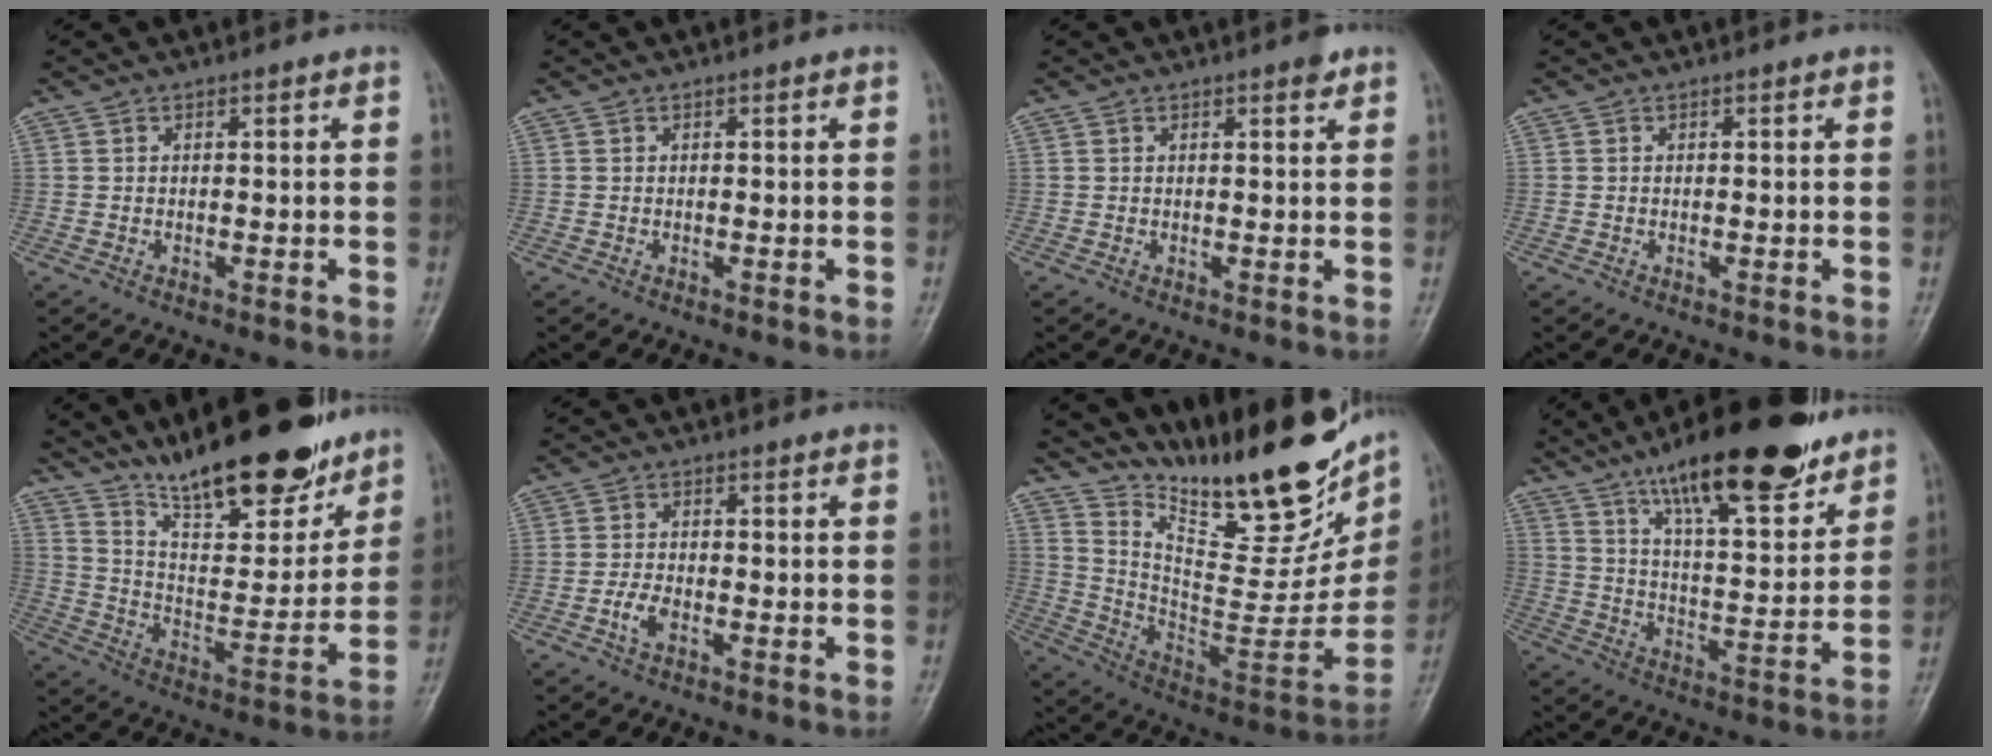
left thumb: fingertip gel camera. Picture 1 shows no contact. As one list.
[{"total": 0.0}, {"total": 1.5, "force": [1.0, 0.5, 1.0], "torque": [-0.011, -0.004, 0.011]}, {"total": 0.0}, {"total": 21.6, "force": [16.2, 6.7, 12.5], "torque": [-0.150, -0.089, 0.271]}, {"total": 3.0, "force": [-1.3, 1.5, 2.2], "torque": [-0.046, 0.008, -0.026]}, {"total": 29.6, "force": [21.0, 9.5, 18.5], "torque": [-0.247, -0.109, 0.330]}, {"total": 21.4, "force": [15.0, 5.7, 14.1], "torque": [-0.189, -0.068, 0.244]}]